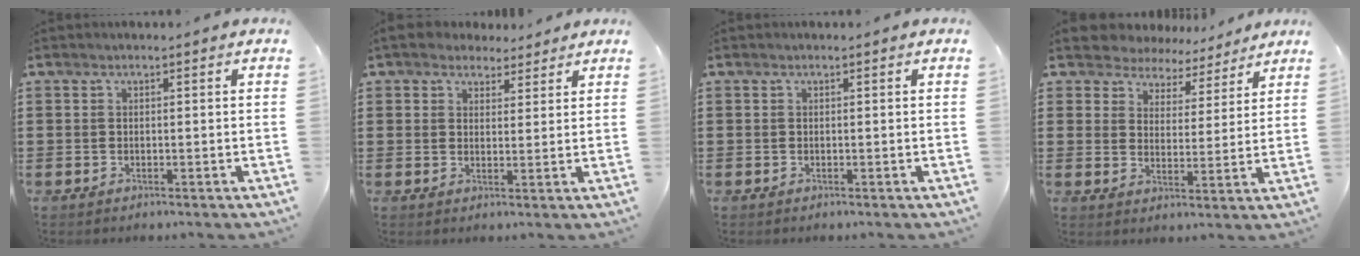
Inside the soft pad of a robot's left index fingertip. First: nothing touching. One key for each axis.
{"total": 4.2, "fx": 3.6, "fy": 1.9, "fz": 0.9, "tx": -0.030, "ty": 0.002, "tz": 0.069}
{"total": 0.0}
{"total": 5.7, "fx": 5.4, "fy": 1.6, "fz": -0.1, "tx": -0.031, "ty": -0.032, "tz": 0.096}